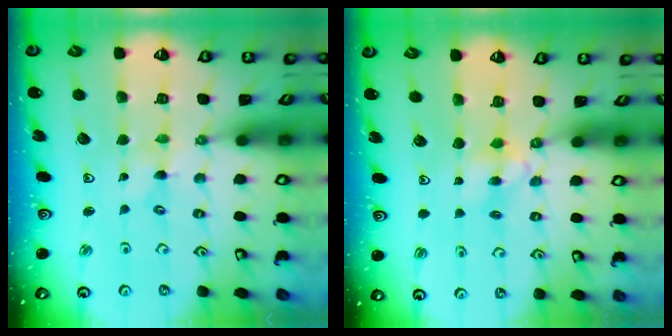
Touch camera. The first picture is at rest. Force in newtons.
{"total": 4.0, "press": 4.0, "slide": 0.5}